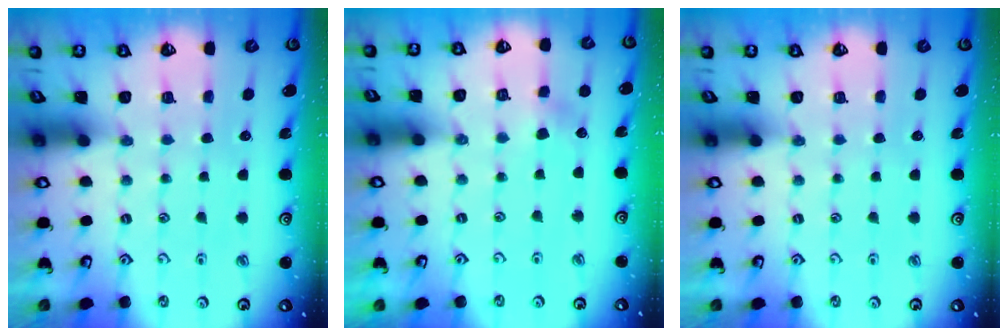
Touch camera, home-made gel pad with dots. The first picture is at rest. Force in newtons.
{"total": 3.4, "press": 3.4, "slide": 0.4}
{"total": 0.0}